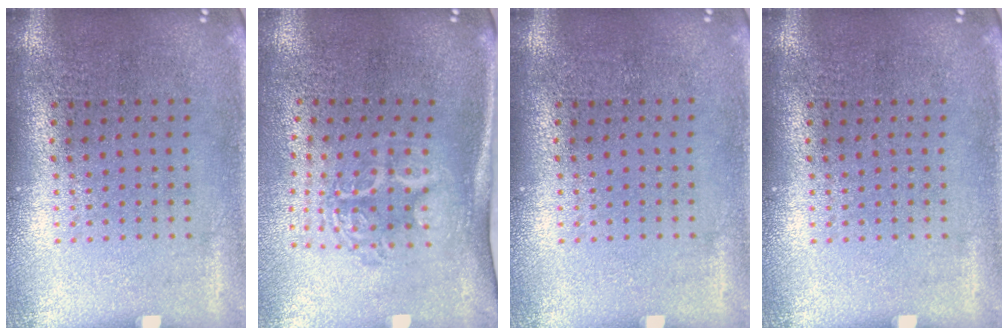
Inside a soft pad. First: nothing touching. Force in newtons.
{"total": 1.8, "press": 1.2, "slide": 1.3}
{"total": 0.0}
{"total": 0.0}